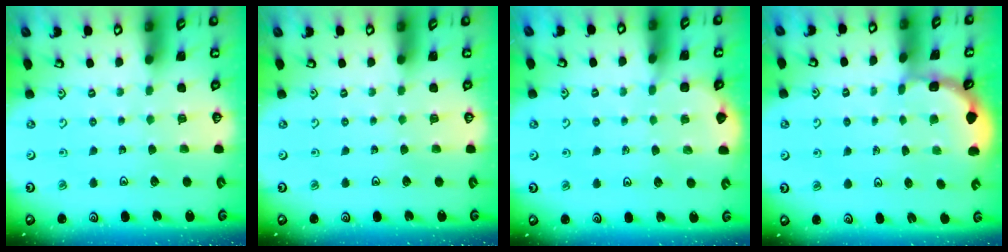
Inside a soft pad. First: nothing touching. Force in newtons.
{"total": 0.0}
{"total": 2.3, "press": 2.3, "slide": 0.2}
{"total": 2.1, "press": 2.1, "slide": 0.1}